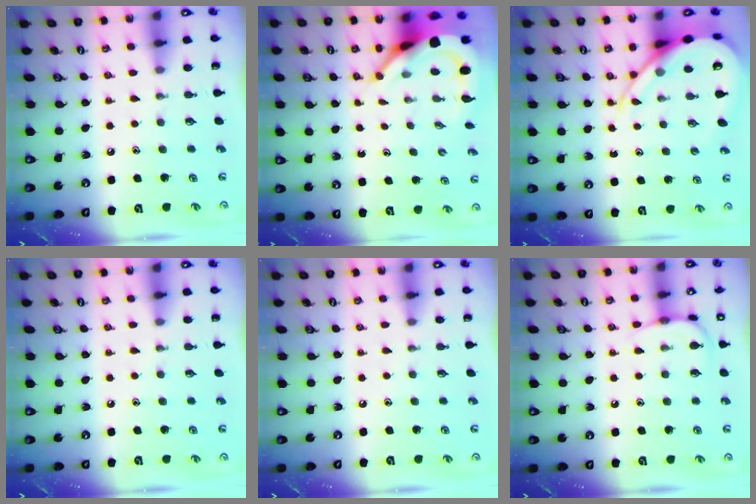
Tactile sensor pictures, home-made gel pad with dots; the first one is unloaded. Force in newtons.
{"total": 7.3, "press": 7.3, "slide": 1.0}
{"total": 10.7, "press": 10.7, "slide": 1.2}
{"total": 0.0}
{"total": 0.0}
{"total": 6.4, "press": 6.4, "slide": 0.8}